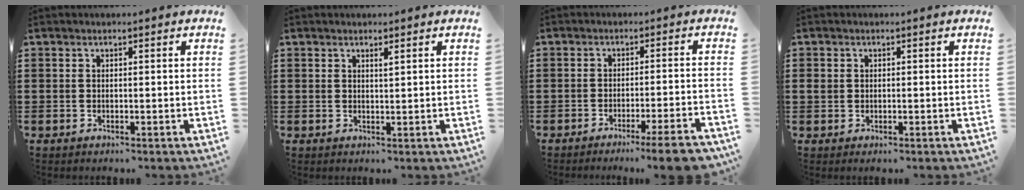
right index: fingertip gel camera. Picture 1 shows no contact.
{"total": 0.9, "force": [0.7, 0.1, 0.5], "torque": [-0.012, -0.001, 0.013]}
{"total": 5.6, "force": [-4.1, -0.6, 3.7], "torque": [-0.058, -0.017, -0.074]}
{"total": 1.0, "force": [0.0, 0.9, 0.4], "torque": [-0.010, 0.006, -0.001]}